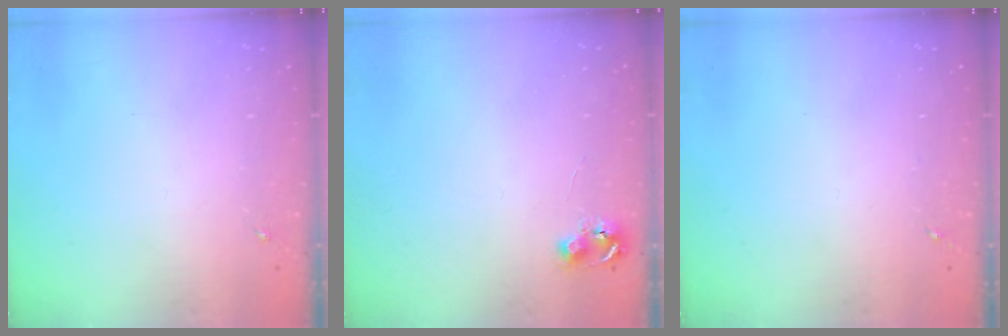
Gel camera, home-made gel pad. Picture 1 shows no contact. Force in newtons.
{"total": 5.3, "press": 5.3, "slide": 0.5}
{"total": 0.0}